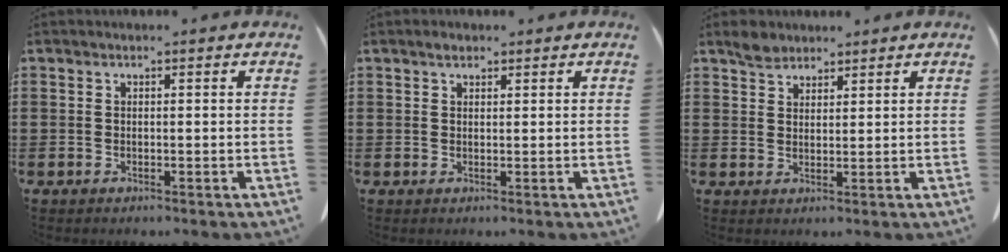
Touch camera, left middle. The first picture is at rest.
{"total": 1.1, "force": [0.8, 0.6, 0.5], "torque": [-0.005, 0.001, 0.012]}
{"total": 2.7, "force": [2.3, 1.3, 0.6], "torque": [-0.011, 0.001, 0.042]}